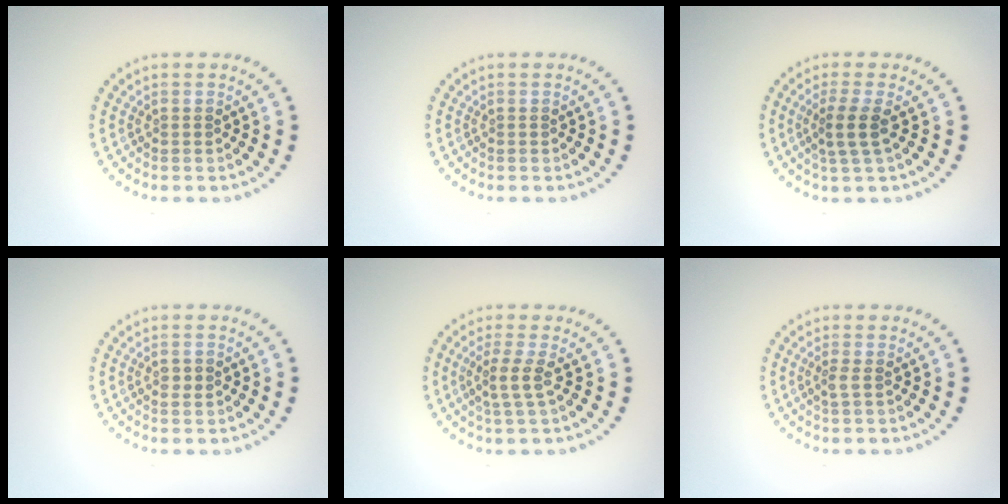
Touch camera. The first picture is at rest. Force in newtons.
{"total": 0.0}
{"total": 2.3, "press": 1.8, "slide": 1.4}
{"total": 0.9, "press": 0.9, "slide": 0.2}
{"total": 2.2, "press": 1.7, "slide": 1.4}
{"total": 1.0, "press": 0.8, "slide": 0.6}